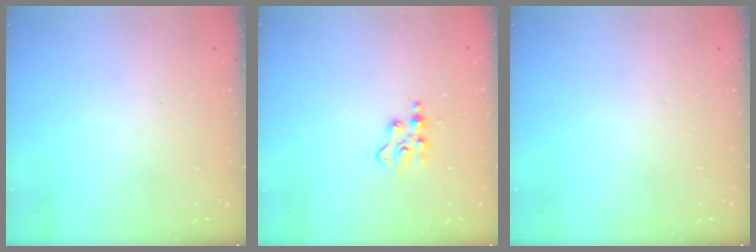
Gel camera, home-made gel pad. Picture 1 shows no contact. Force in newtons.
{"total": 4.0, "press": 4.0, "slide": 0.3}
{"total": 0.0}